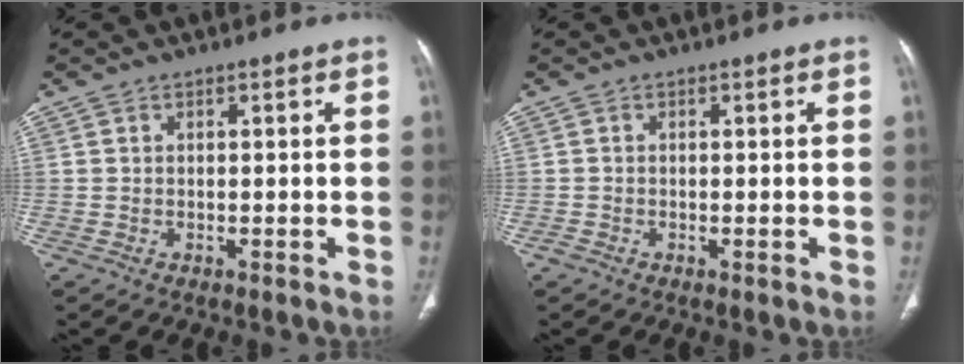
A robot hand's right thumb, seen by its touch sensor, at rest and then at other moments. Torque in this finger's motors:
{"motor_torque": [1.77, 1.59, 0.01, -0.39, -0.03]}